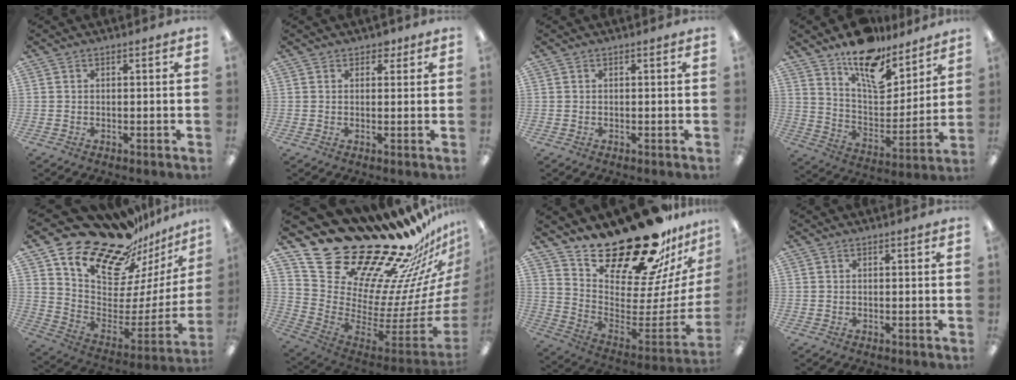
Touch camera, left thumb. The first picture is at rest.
{"total": 2.6, "force": [1.6, 1.8, 0.8], "torque": [-0.001, -0.002, 0.027]}
{"total": 0.0}
{"total": 15.1, "force": [11.9, 6.8, 6.4], "torque": [-0.107, -0.095, 0.211]}
{"total": 22.2, "force": [19.2, 8.8, 6.8], "torque": [-0.116, -0.149, 0.343]}
{"total": 30.7, "force": [26.0, 11.8, 11.4], "torque": [-0.106, -0.252, 0.489]}
{"total": 24.7, "force": [21.2, 7.1, 10.4], "torque": [-0.141, -0.178, 0.369]}
{"total": 0.0}